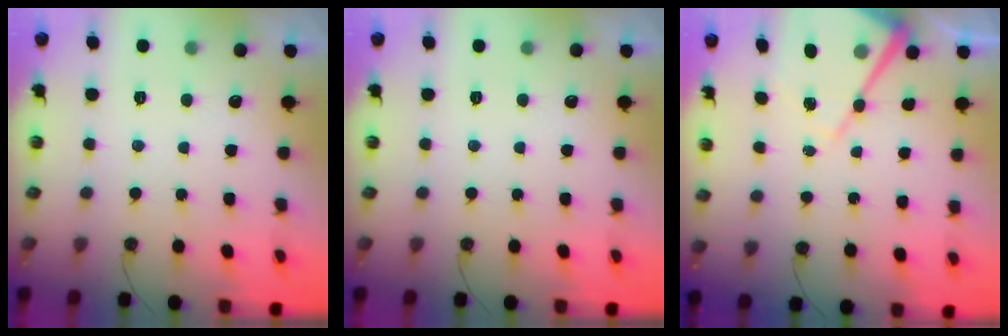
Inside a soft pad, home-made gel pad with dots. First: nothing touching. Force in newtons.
{"total": 0.0}
{"total": 11.5, "press": 11.4, "slide": 1.1}